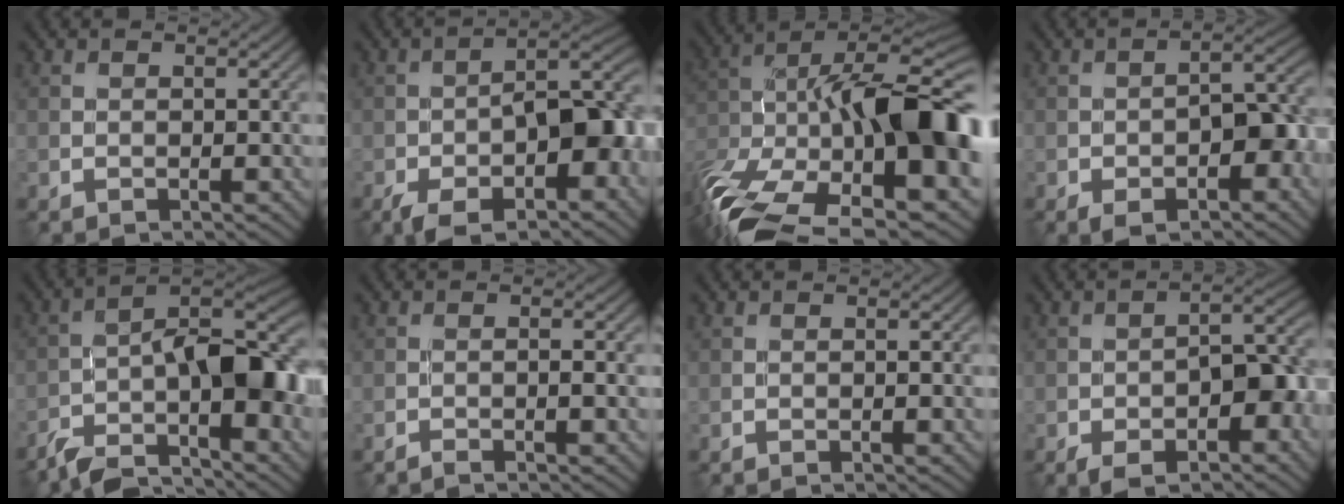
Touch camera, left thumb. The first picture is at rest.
{"total": 14.5, "force": [-5.6, 6.5, 11.7], "torque": [-0.174, -0.017, -0.092]}
{"total": 20.2, "force": [-5.3, 10.3, 16.5], "torque": [-0.334, -0.032, -0.080]}
{"total": 9.0, "force": [-3.5, 4.2, 7.1], "torque": [-0.107, -0.007, -0.054]}
{"total": 12.4, "force": [-7.0, 3.8, 9.5], "torque": [-0.146, -0.004, -0.130]}
{"total": 1.7, "force": [-1.0, 0.1, 1.4], "torque": [-0.024, 0.005, -0.021]}
{"total": 0.8, "force": [-0.4, 0.1, 0.7], "torque": [-0.012, -0.001, -0.006]}
{"total": 10.2, "force": [-4.2, 4.5, 8.1], "torque": [-0.123, -0.007, -0.066]}